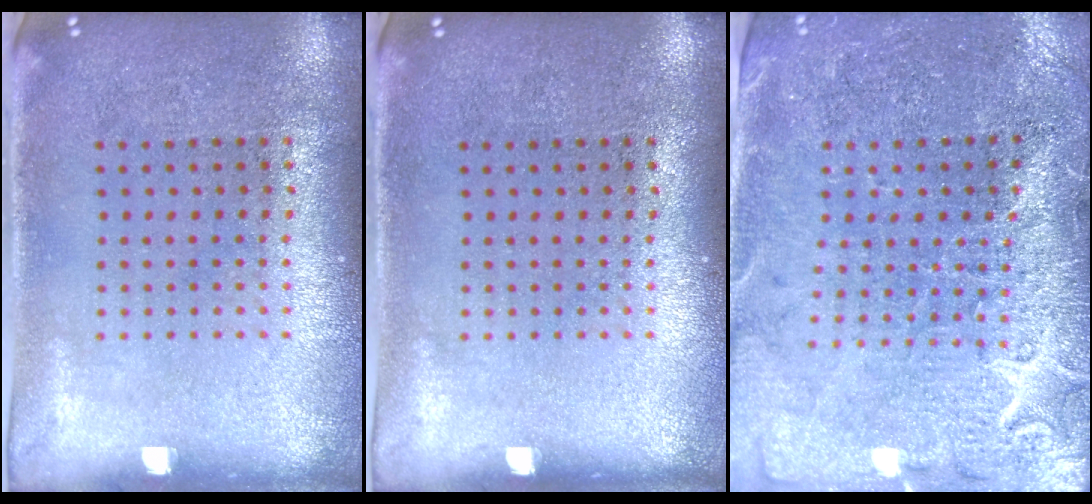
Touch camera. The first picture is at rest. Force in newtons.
{"total": 0.0}
{"total": 3.2, "press": 3.1, "slide": 0.7}